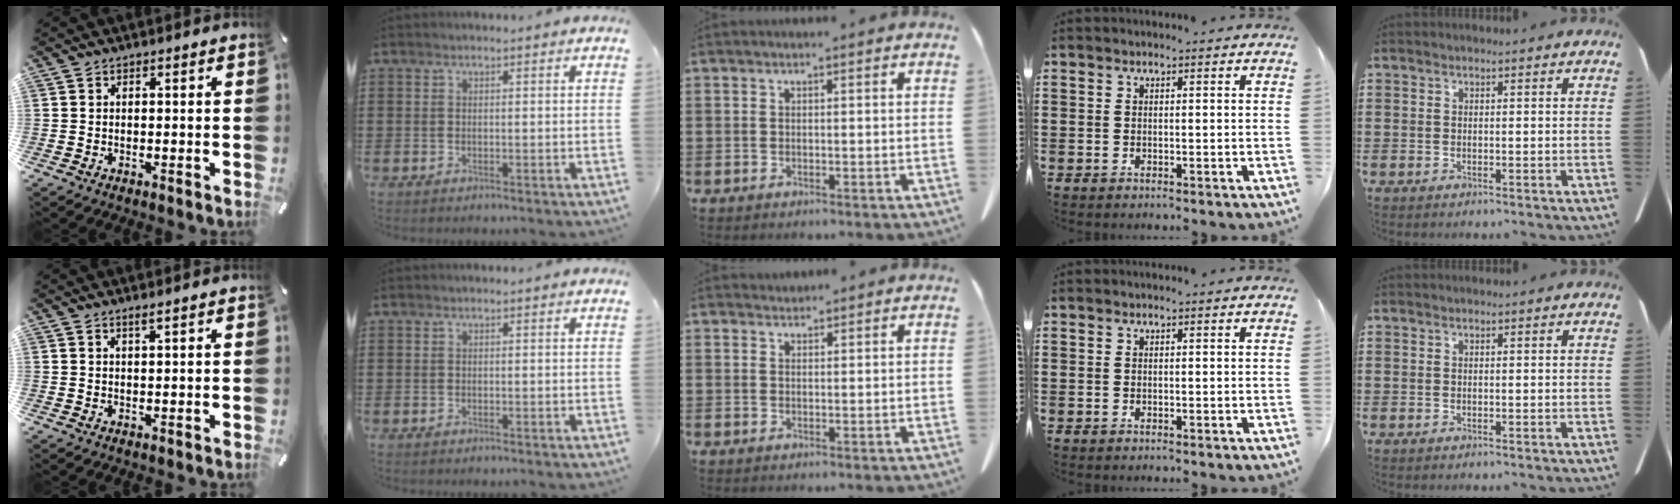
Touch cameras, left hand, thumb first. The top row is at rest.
{"thumb": {"total": 1.4, "force": [1.0, -0.1, 0.9], "torque": [-0.019, -0.002, 0.018]}, "middle": {"total": 1.2, "force": [1.2, 0.3, 0.0], "torque": [-0.003, 0.001, 0.023]}}